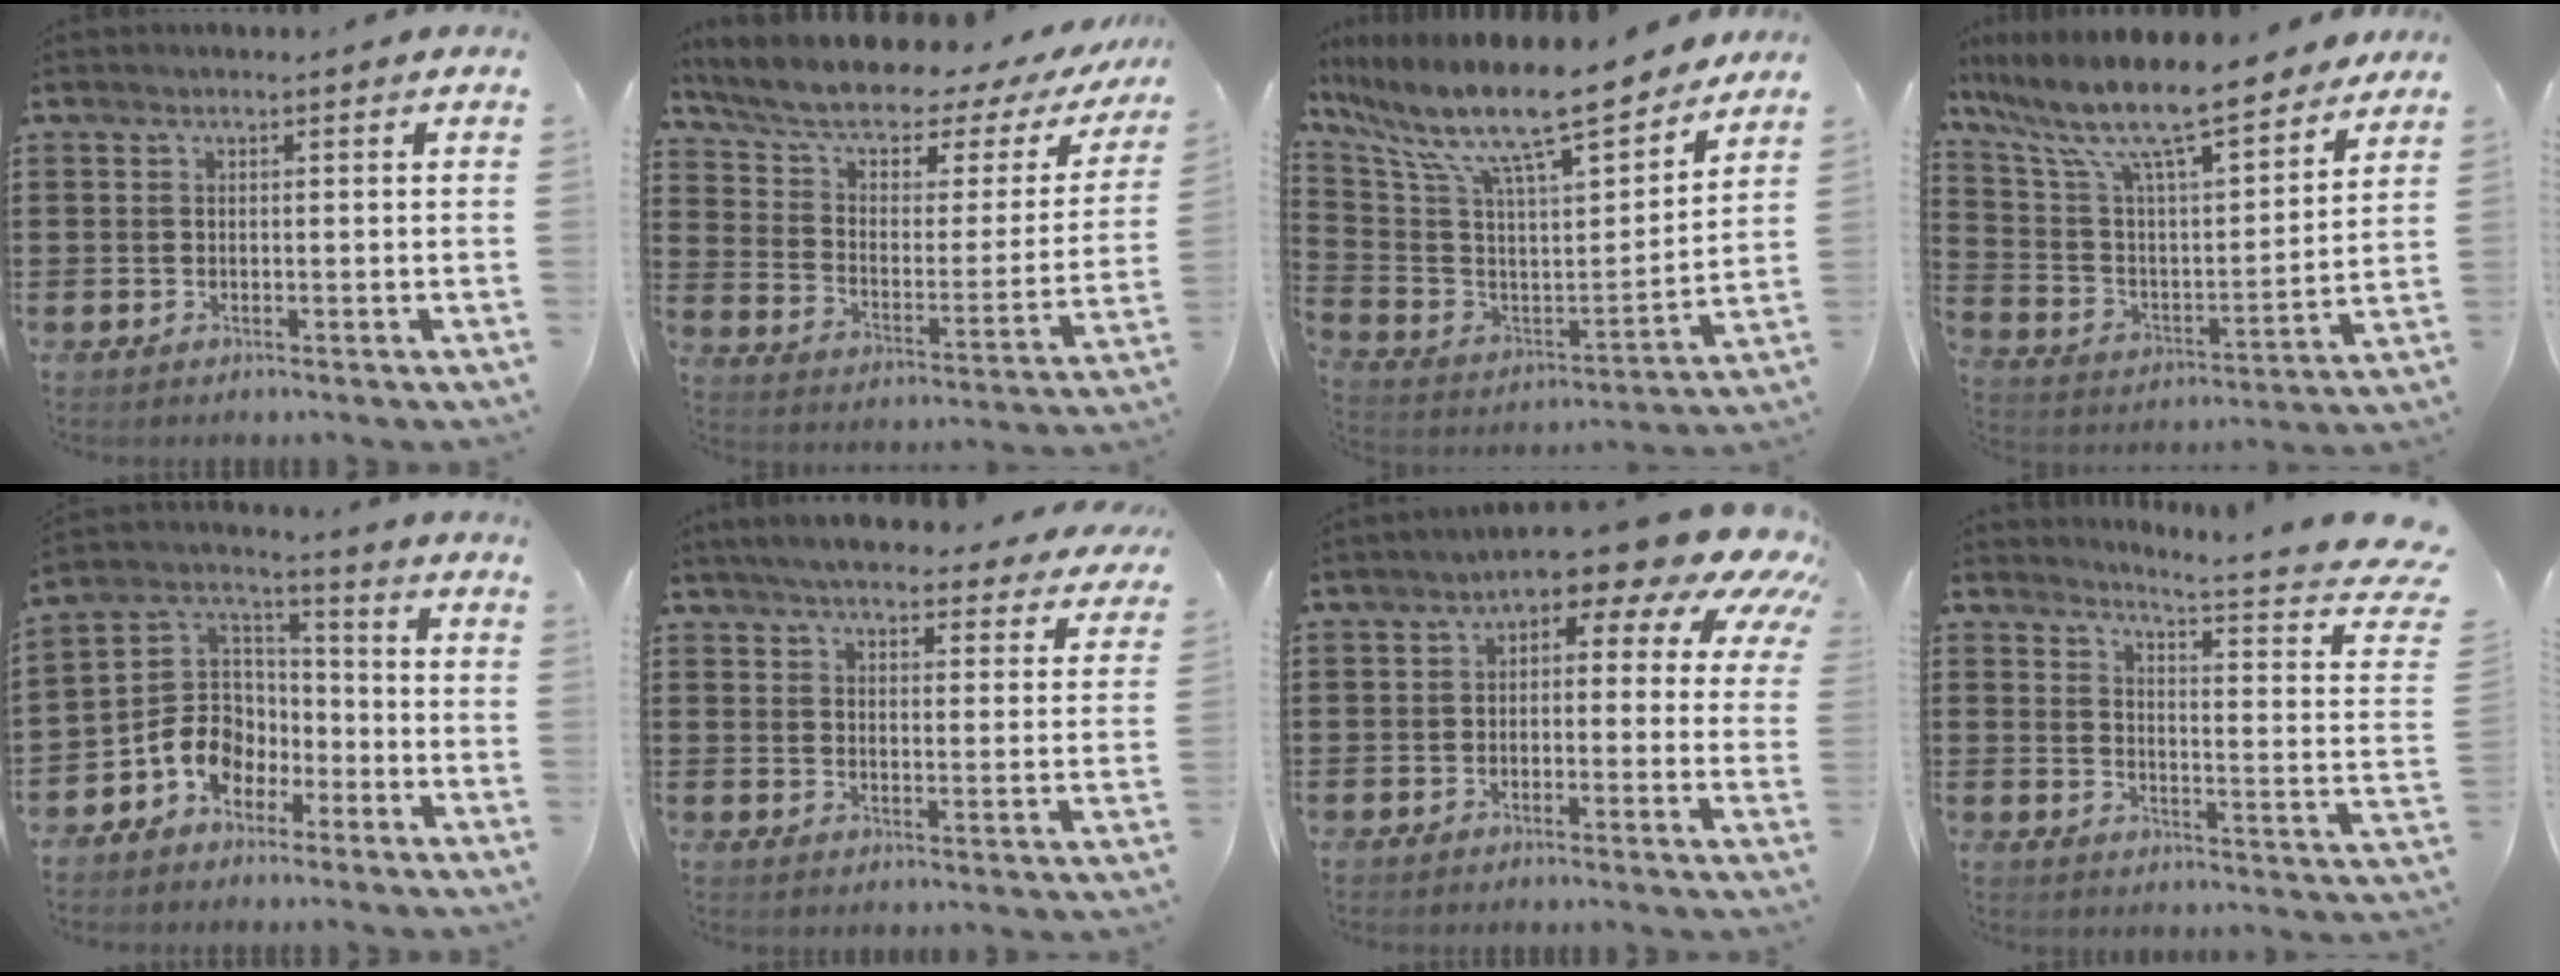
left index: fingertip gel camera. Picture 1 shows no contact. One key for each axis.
{"total": 7.1, "fx": 5.1, "fy": 2.9, "fz": 4.0, "tx": -0.104, "ty": -0.035, "tz": 0.085}
{"total": 13.5, "fx": 10.9, "fy": 1.7, "fz": 7.9, "tx": -0.186, "ty": -0.078, "tz": 0.181}
{"total": 11.7, "fx": 9.7, "fy": 1.4, "fz": 6.3, "tx": -0.164, "ty": -0.067, "tz": 0.163}
{"total": 8.4, "fx": -4.6, "fy": 6.5, "fz": 2.8, "tx": -0.083, "ty": 0.019, "tz": -0.093}
{"total": 5.2, "fx": 5.0, "fy": 0.2, "fz": 1.5, "tx": -0.051, "ty": -0.027, "tz": 0.086}
{"total": 6.2, "fx": 3.0, "fy": 2.5, "fz": 4.8, "tx": -0.084, "ty": -0.032, "tz": 0.040}
{"total": 4.2, "fx": 3.0, "fy": -0.9, "fz": 2.8, "tx": -0.055, "ty": -0.043, "tz": 0.038}